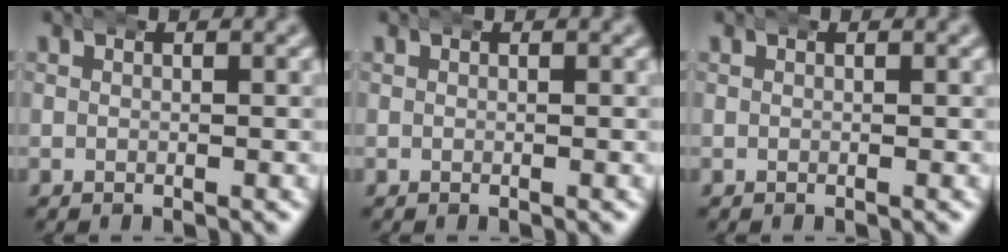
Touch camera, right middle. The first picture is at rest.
{"total": 0.0}
{"total": 0.0}